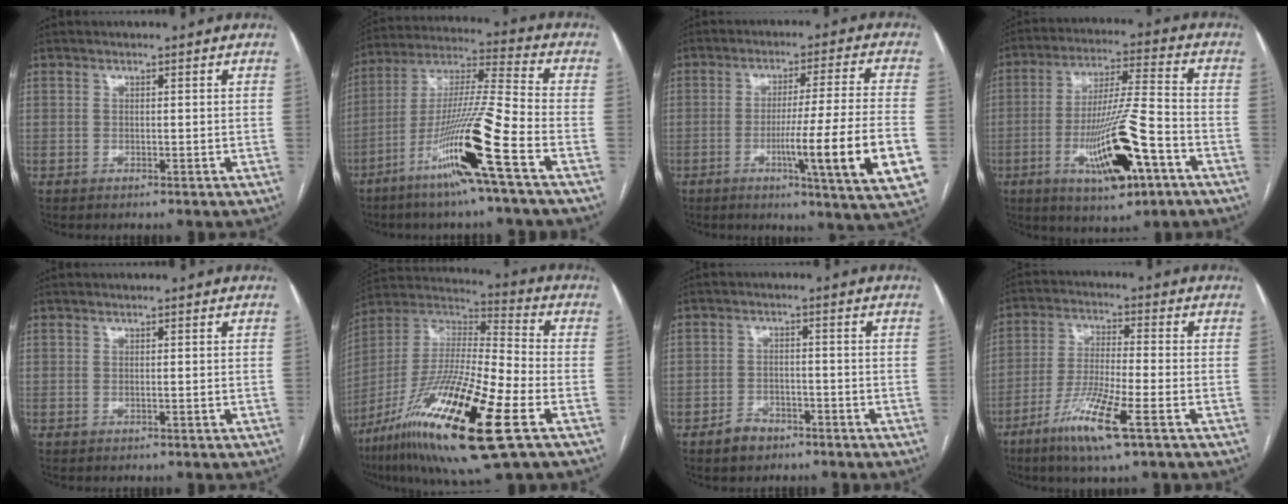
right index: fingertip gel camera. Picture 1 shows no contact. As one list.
[{"total": 16.3, "force": [-7.8, -1.5, 14.3], "torque": [-0.281, -0.021, -0.148]}, {"total": 16.3, "force": [-4.5, -1.2, 15.6], "torque": [-0.211, -0.020, -0.069]}, {"total": 15.1, "force": [-6.1, 2.0, 13.7], "torque": [-0.253, -0.008, -0.096]}, {"total": 0.0}, {"total": 24.7, "force": [-11.2, 2.7, 21.9], "torque": [-0.423, -0.046, -0.203]}, {"total": 3.7, "force": [-2.6, 2.3, 1.1], "torque": [-0.018, 0.007, -0.041]}, {"total": 10.9, "force": [-5.9, 0.6, 9.1], "torque": [-0.185, -0.023, -0.111]}]